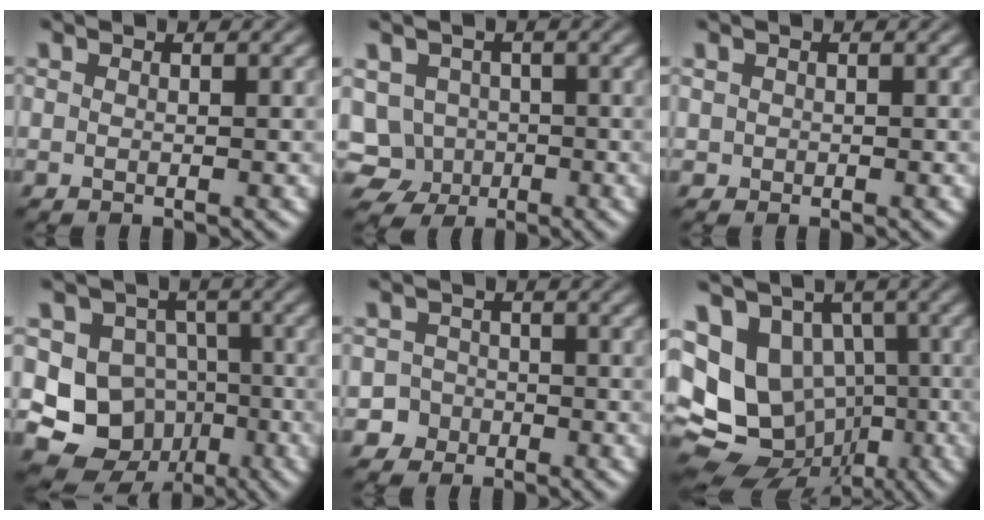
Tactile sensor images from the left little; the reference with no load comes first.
{"total": 5.0, "force": [-1.7, 4.5, 1.3], "torque": [-0.009, 0.008, -0.044]}
{"total": 0.5, "force": [0.0, 0.5, 0.0], "torque": [0.008, -0.001, 0.004]}
{"total": 9.5, "force": [-2.3, 8.5, 3.5], "torque": [-0.058, -0.001, -0.056]}
{"total": 4.3, "force": [-2.4, 3.6, 0.3], "torque": [0.021, 0.000, -0.055]}
{"total": 13.6, "force": [-1.0, 11.2, 7.5], "torque": [-0.142, -0.006, -0.016]}